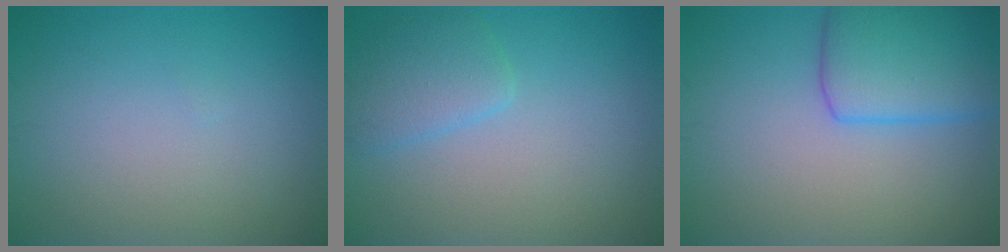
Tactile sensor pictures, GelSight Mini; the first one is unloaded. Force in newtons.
{"total": 2.6, "press": 2.6, "slide": 0.2}
{"total": 5.7, "press": 5.7, "slide": 0.2}